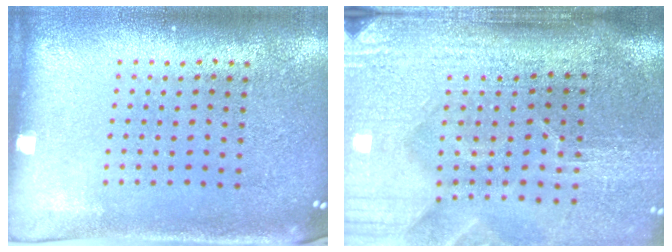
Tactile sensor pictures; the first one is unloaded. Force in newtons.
{"total": 4.9, "press": 4.1, "slide": 2.6}